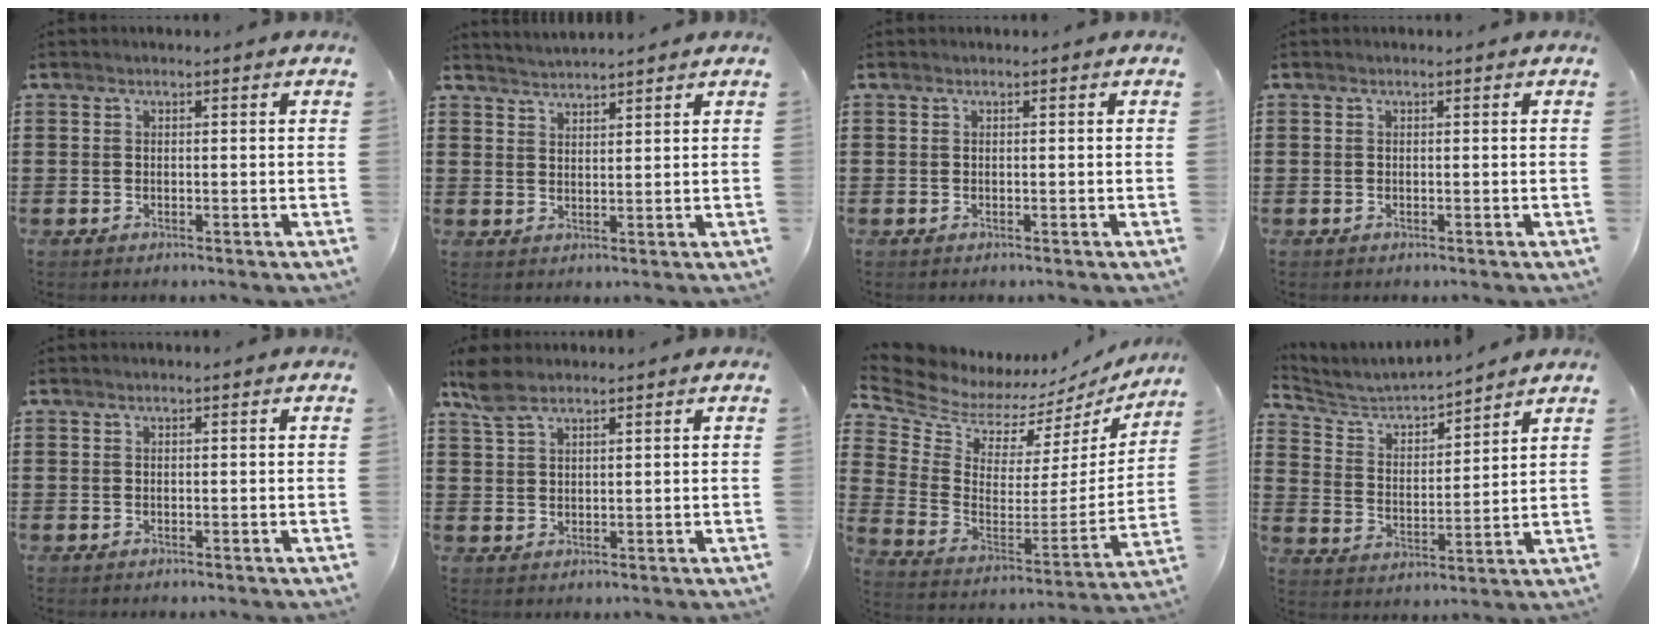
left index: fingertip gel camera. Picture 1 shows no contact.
{"total": 2.4, "force": [2.3, -0.5, -0.3], "torque": [0.000, -0.006, 0.044]}
{"total": 0.0}
{"total": 0.0}
{"total": 0.0}
{"total": 4.1, "force": [2.8, 1.7, 2.4], "torque": [-0.056, 0.004, 0.052]}
{"total": 6.3, "force": [5.8, 2.2, 1.4], "torque": [-0.065, -0.059, 0.098]}
{"total": 4.6, "force": [4.4, 0.7, 1.0], "torque": [-0.046, -0.032, 0.069]}